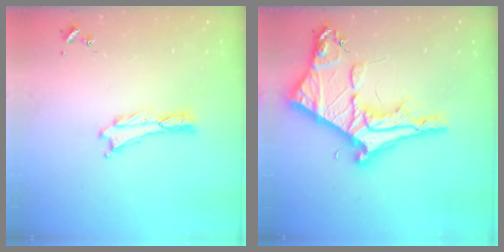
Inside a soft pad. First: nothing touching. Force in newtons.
{"total": 9.8, "press": 9.8, "slide": 1.1}